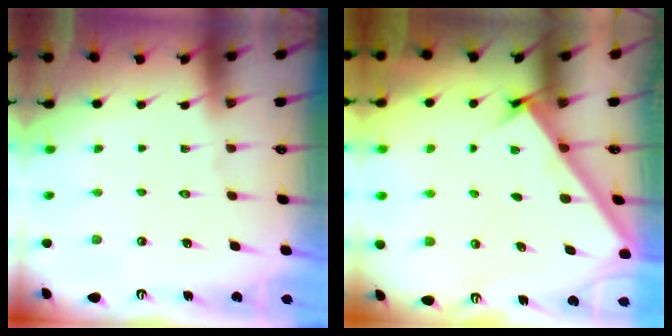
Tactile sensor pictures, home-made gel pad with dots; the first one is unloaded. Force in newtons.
{"total": 2.5, "press": 2.5, "slide": 0.3}